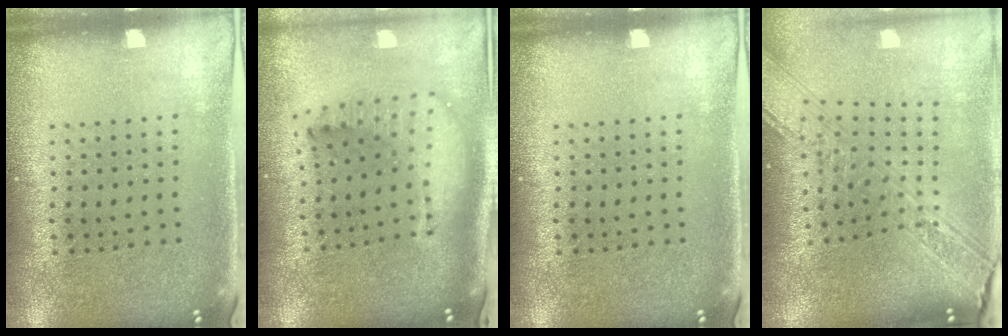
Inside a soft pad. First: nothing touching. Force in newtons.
{"total": 2.1, "press": 1.6, "slide": 1.3}
{"total": 0.0}
{"total": 3.3, "press": 2.5, "slide": 2.1}